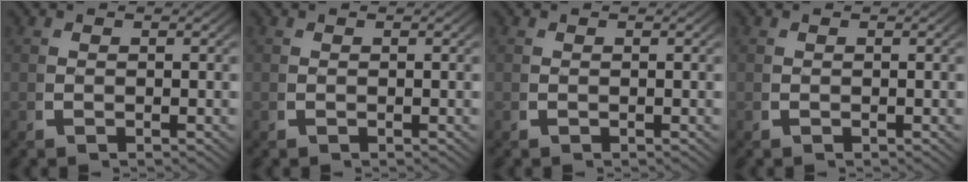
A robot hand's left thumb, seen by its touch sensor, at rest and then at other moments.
{"total": 0.0}
{"total": 0.0}
{"total": 0.0}